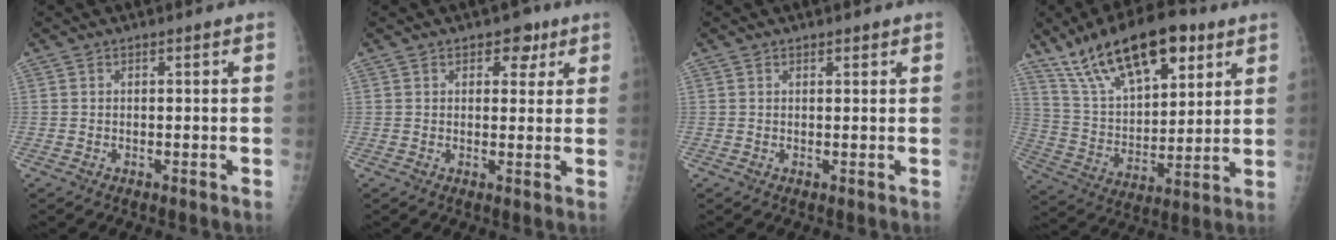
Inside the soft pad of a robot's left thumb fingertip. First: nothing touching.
{"total": 4.4, "force": [2.4, 3.0, 2.2], "torque": [-0.001, -0.007, 0.028]}
{"total": 0.8, "force": [0.7, 0.4, 0.3], "torque": [0.000, -0.004, 0.008]}
{"total": 21.0, "force": [12.6, 9.2, 14.0], "torque": [-0.205, -0.041, 0.230]}